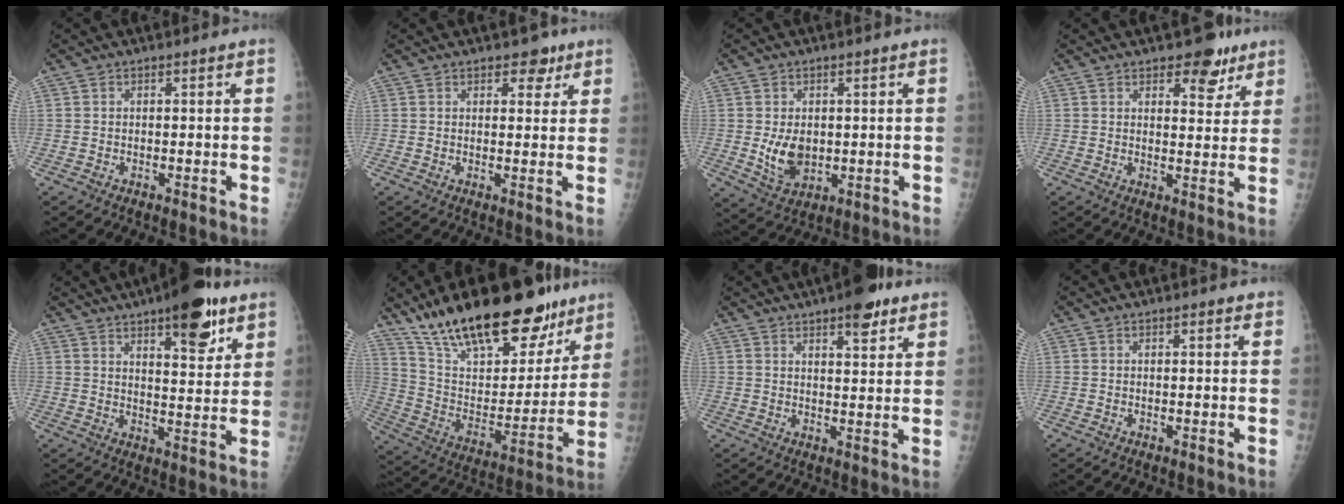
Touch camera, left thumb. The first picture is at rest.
{"total": 3.9, "force": [2.5, 2.3, 1.9], "torque": [0.001, -0.010, 0.031]}
{"total": 6.7, "force": [0.1, 4.7, 4.7], "torque": [-0.066, -0.013, 0.018]}
{"total": 6.7, "force": [4.5, 3.4, 3.5], "torque": [-0.015, -0.023, 0.061]}
{"total": 13.9, "force": [8.5, 4.7, 10.0], "torque": [-0.111, -0.041, 0.121]}
{"total": 30.4, "force": [21.6, 11.8, 17.8], "torque": [-0.251, -0.065, 0.353]}
{"total": 8.0, "force": [5.2, 2.5, 5.5], "torque": [-0.062, -0.024, 0.070]}
{"total": 1.0, "force": [0.6, 0.3, 0.7], "torque": [-0.010, -0.002, 0.007]}